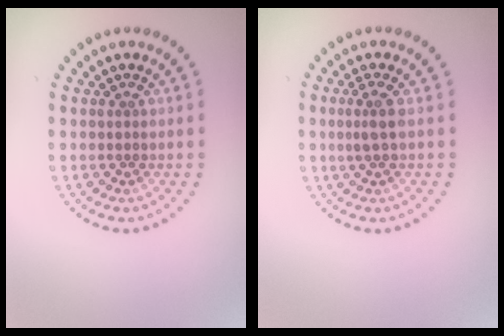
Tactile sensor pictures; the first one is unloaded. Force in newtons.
{"total": 1.5, "press": 1.2, "slide": 0.9}